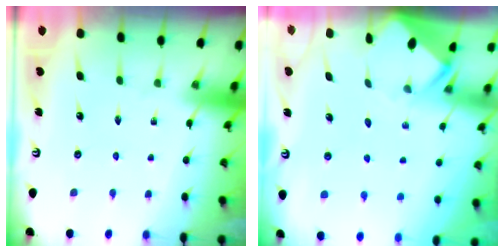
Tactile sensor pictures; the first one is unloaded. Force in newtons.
{"total": 3.3, "press": 3.3, "slide": 0.2}